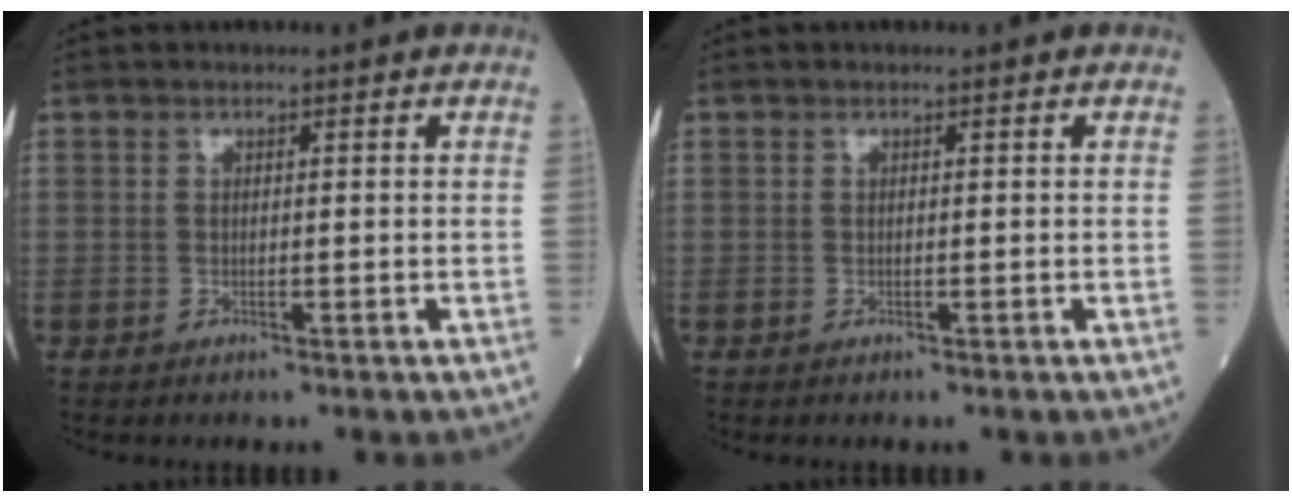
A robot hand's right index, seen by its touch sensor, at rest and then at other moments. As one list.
[{"total": 0.0}]